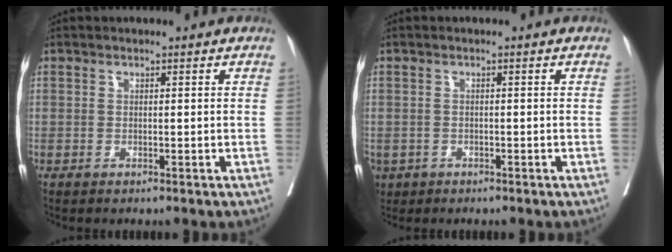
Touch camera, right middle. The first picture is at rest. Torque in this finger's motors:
{"motor_torque": [1.31, -0.83, 1.05, 0.21]}